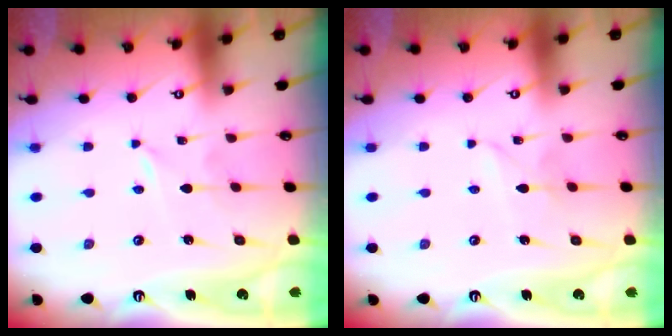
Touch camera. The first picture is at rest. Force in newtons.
{"total": 2.7, "press": 2.7, "slide": 0.3}